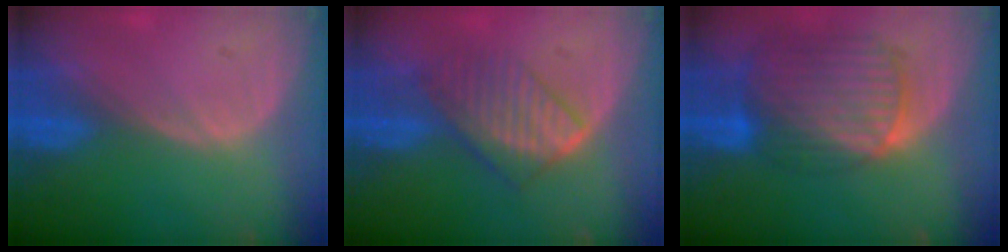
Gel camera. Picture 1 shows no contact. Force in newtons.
{"total": 6.7, "press": 6.4, "slide": 1.9}
{"total": 10.5, "press": 8.8, "slide": 5.6}